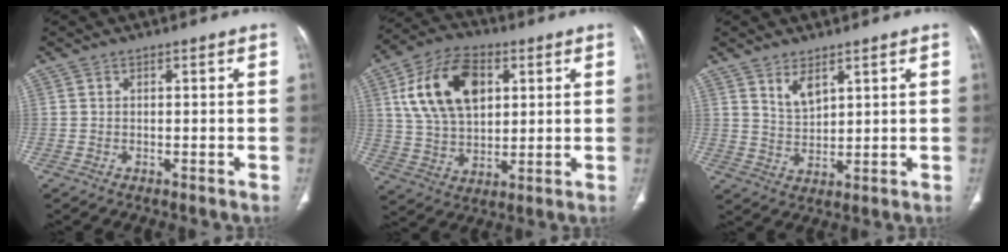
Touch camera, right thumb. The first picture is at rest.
{"total": 16.9, "force": [5.2, 10.6, 12.1], "torque": [-0.202, -0.002, 0.100]}
{"total": 4.6, "force": [2.9, 2.2, 2.9], "torque": [-0.045, -0.024, 0.063]}